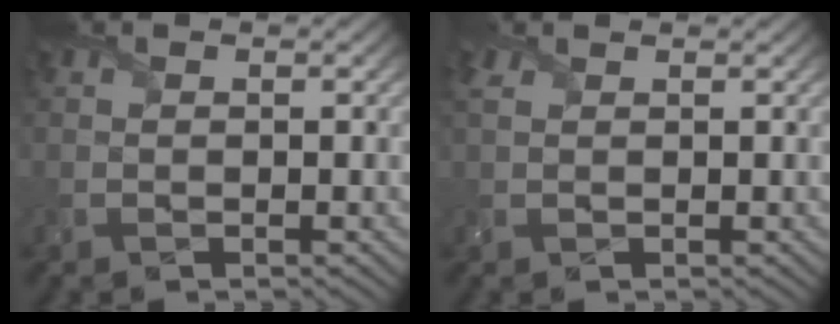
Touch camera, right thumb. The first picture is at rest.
{"total": 1.6, "force": [1.3, 0.7, 0.7], "torque": [-0.022, 0.007, 0.029]}